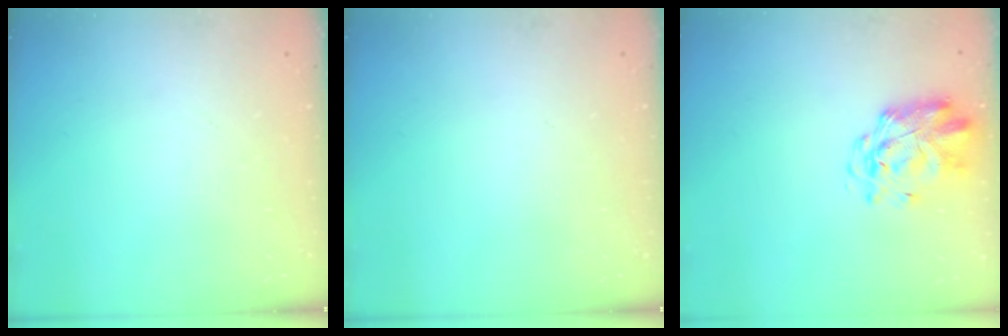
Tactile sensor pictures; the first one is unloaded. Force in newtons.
{"total": 0.0}
{"total": 2.8, "press": 2.7, "slide": 0.8}